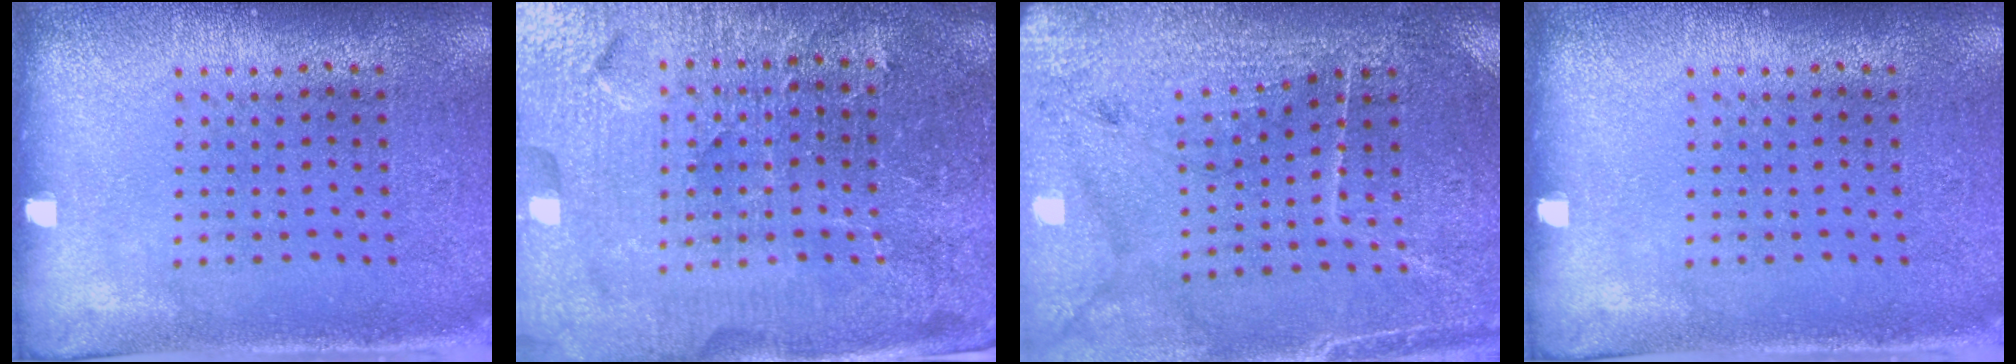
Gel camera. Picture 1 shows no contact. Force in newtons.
{"total": 5.3, "press": 4.9, "slide": 2.2}
{"total": 3.1, "press": 3.1, "slide": 0.2}
{"total": 0.0}